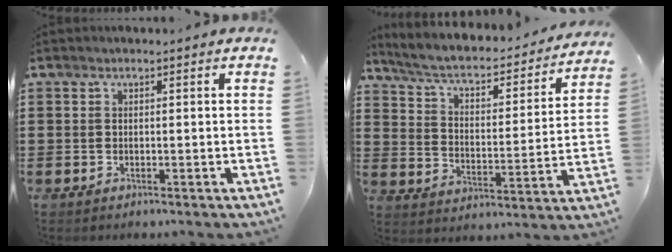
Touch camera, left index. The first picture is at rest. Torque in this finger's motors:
{"motor_torque": [0.78, -1.36, 0.32, 0.07]}